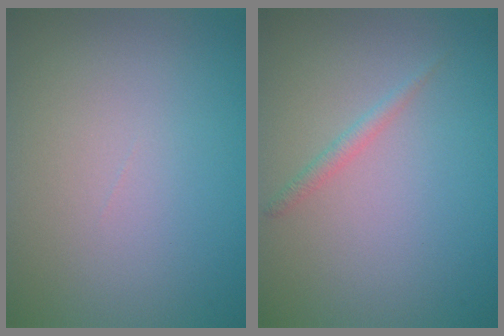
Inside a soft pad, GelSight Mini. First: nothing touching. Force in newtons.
{"total": 1.0, "press": 1.0, "slide": 0.1}